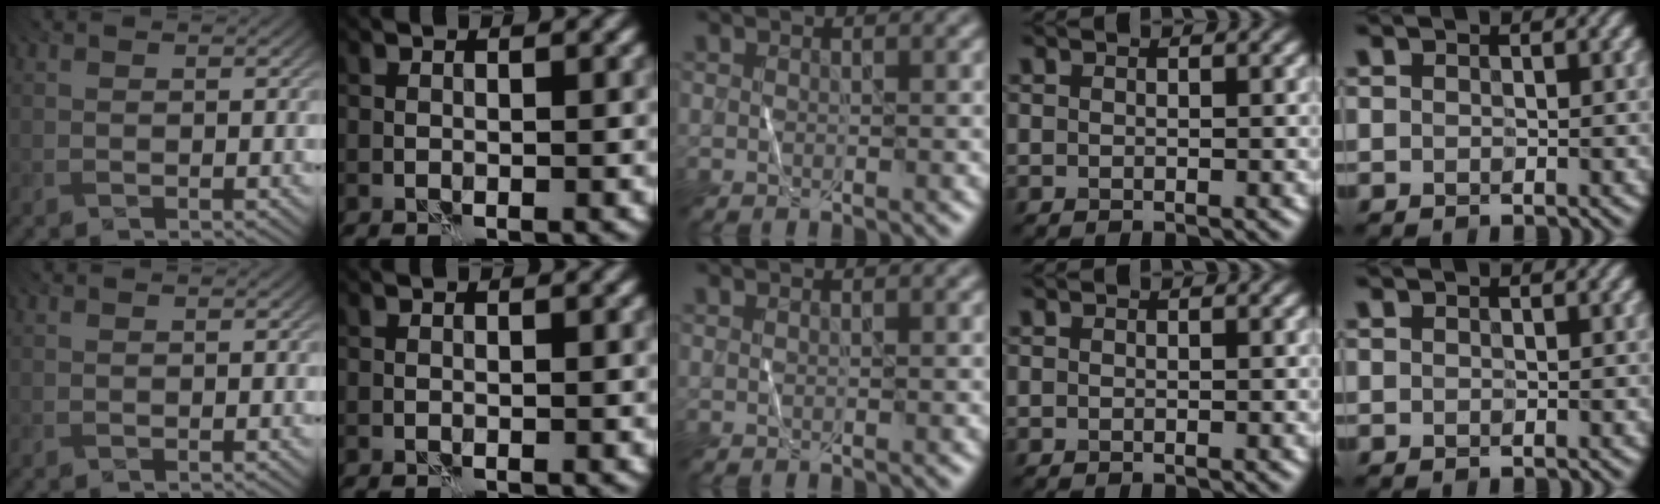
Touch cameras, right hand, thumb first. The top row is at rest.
{}